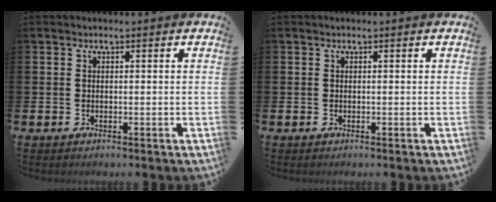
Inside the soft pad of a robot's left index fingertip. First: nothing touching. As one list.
[{"total": 0.0}]